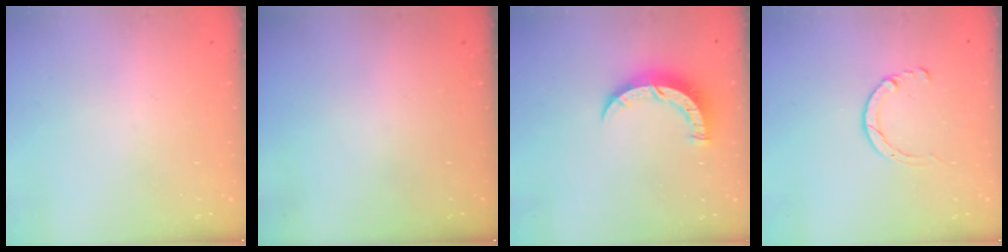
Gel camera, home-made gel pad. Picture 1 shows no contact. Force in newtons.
{"total": 0.0}
{"total": 7.0, "press": 7.0, "slide": 0.4}
{"total": 2.9, "press": 2.8, "slide": 0.4}